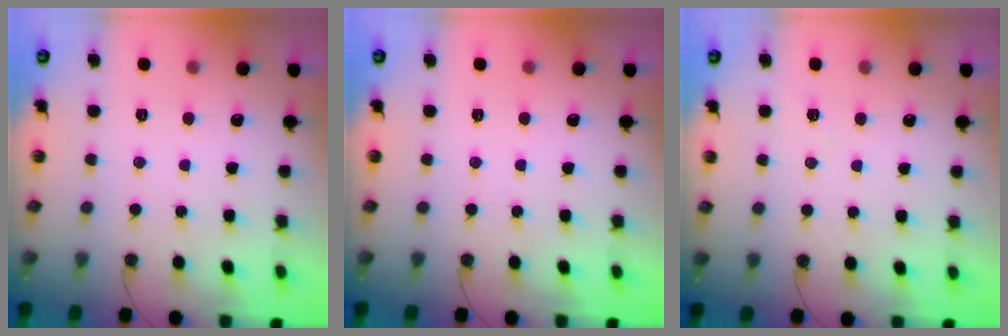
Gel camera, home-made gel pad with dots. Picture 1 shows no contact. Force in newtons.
{"total": 0.0}
{"total": 5.6, "press": 3.4, "slide": 4.4}